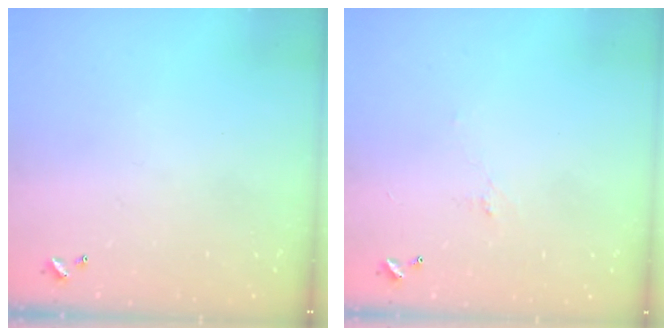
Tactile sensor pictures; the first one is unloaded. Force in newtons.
{"total": 0.5, "press": 0.0, "slide": 0.5}